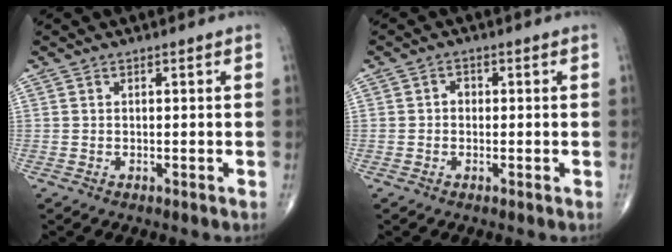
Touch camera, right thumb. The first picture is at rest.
{"total": 1.5, "force": [-0.1, 1.3, 0.8], "torque": [-0.005, 0.006, -0.005]}